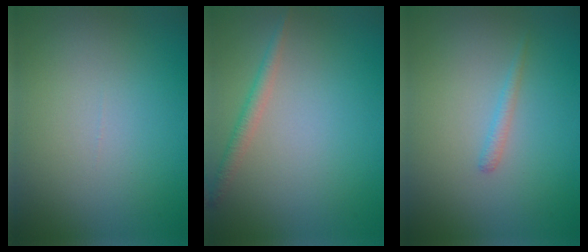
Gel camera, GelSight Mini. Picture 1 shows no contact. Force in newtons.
{"total": 1.6, "press": 1.6, "slide": 0.1}
{"total": 0.9, "press": 0.9, "slide": 0.1}